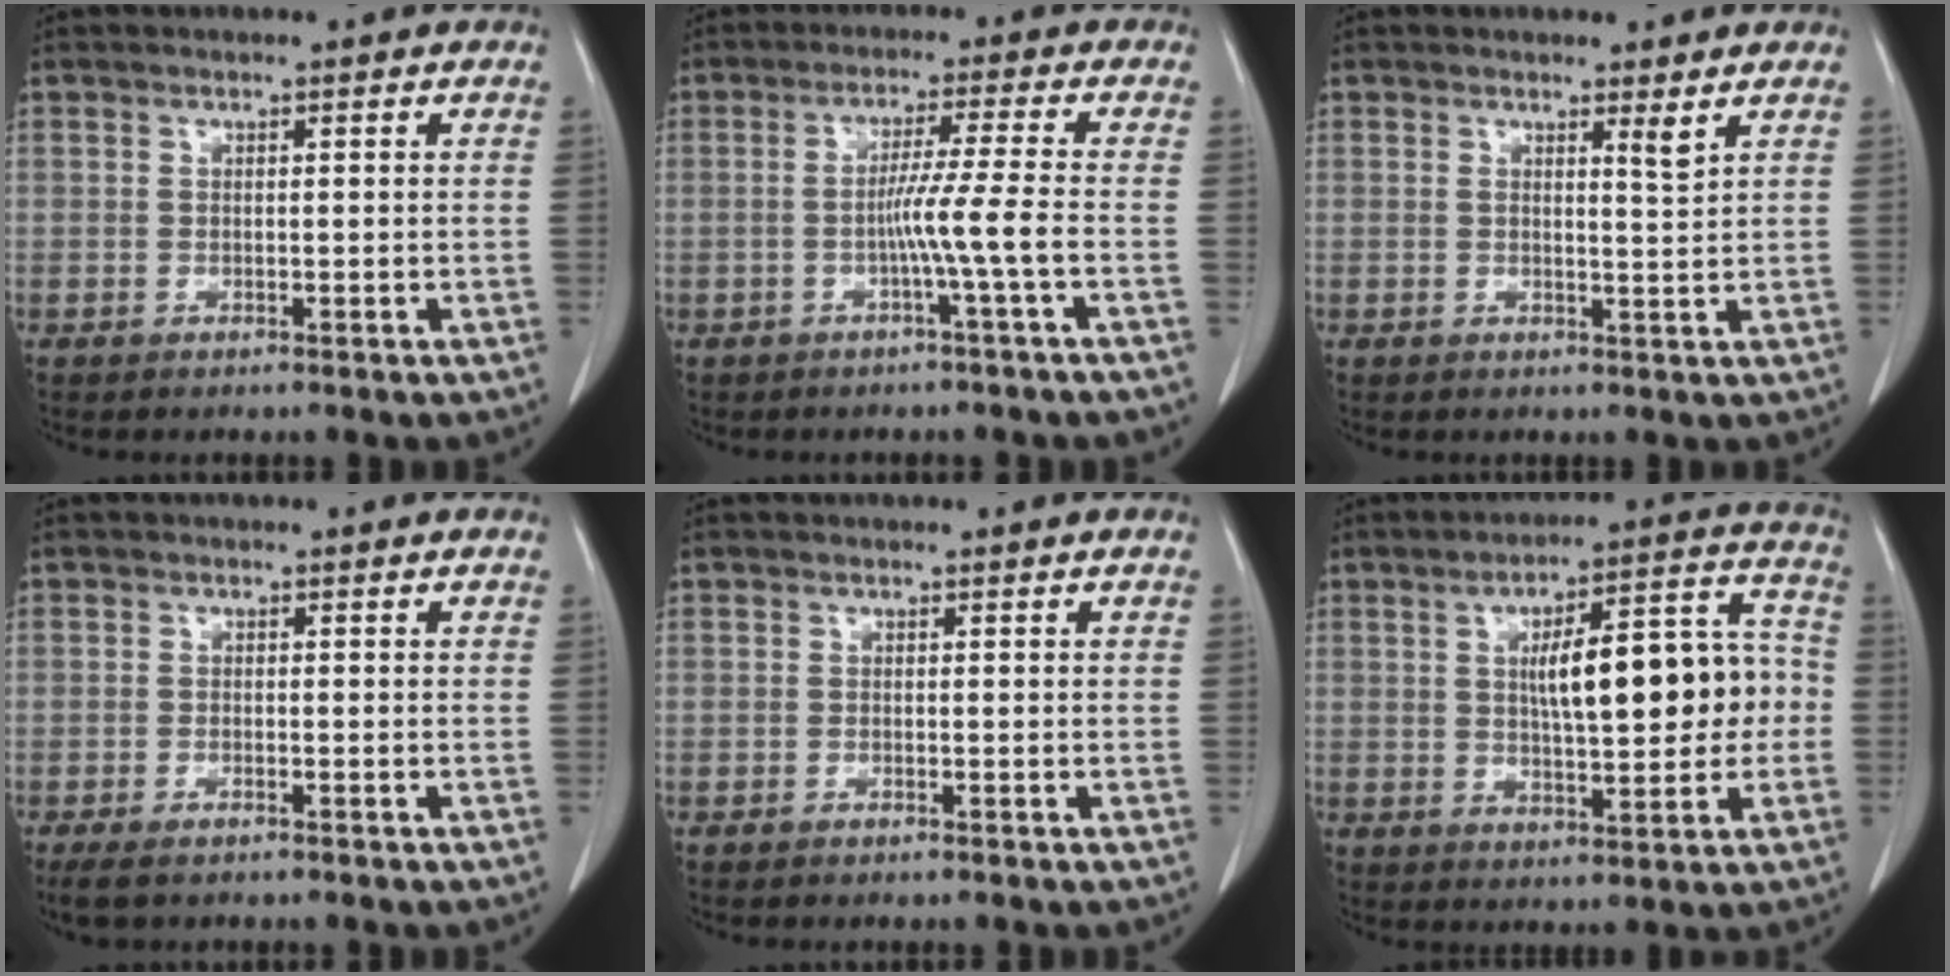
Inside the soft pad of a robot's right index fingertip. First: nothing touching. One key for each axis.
{"total": 5.6, "fx": -1.7, "fy": -1.8, "fz": 5.0, "tx": -0.089, "ty": 0.003, "tz": -0.030}
{"total": 1.8, "fx": 1.3, "fy": -0.4, "fz": 1.2, "tx": -0.020, "ty": -0.012, "tz": 0.020}
{"total": 3.8, "fx": -3.0, "fy": 1.1, "fz": 2.1, "tx": -0.036, "ty": -0.009, "tz": -0.041}
{"total": 0.0}
{"total": 14.5, "fx": 0.5, "fy": 4.4, "fz": 13.8, "tx": -0.198, "ty": 0.038, "tz": 0.013}